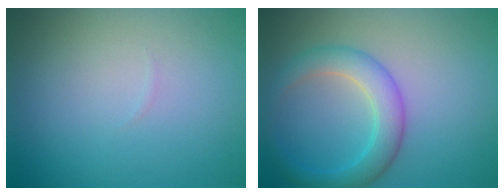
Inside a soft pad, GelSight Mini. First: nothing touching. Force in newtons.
{"total": 3.9, "press": 3.9, "slide": 0.2}